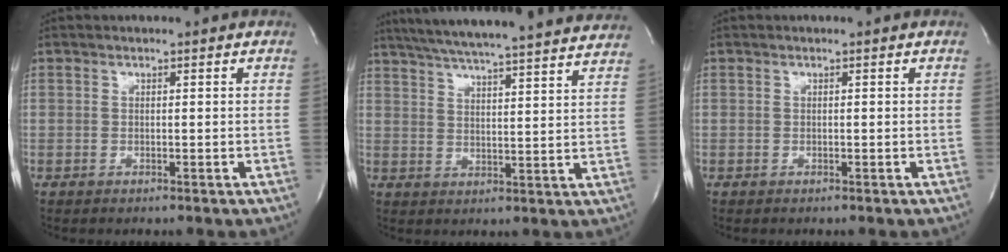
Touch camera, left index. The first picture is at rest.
{"total": 28.0, "force": [25.5, 0.8, 11.5], "torque": [-0.194, -0.021, 0.327]}
{"total": 0.0}